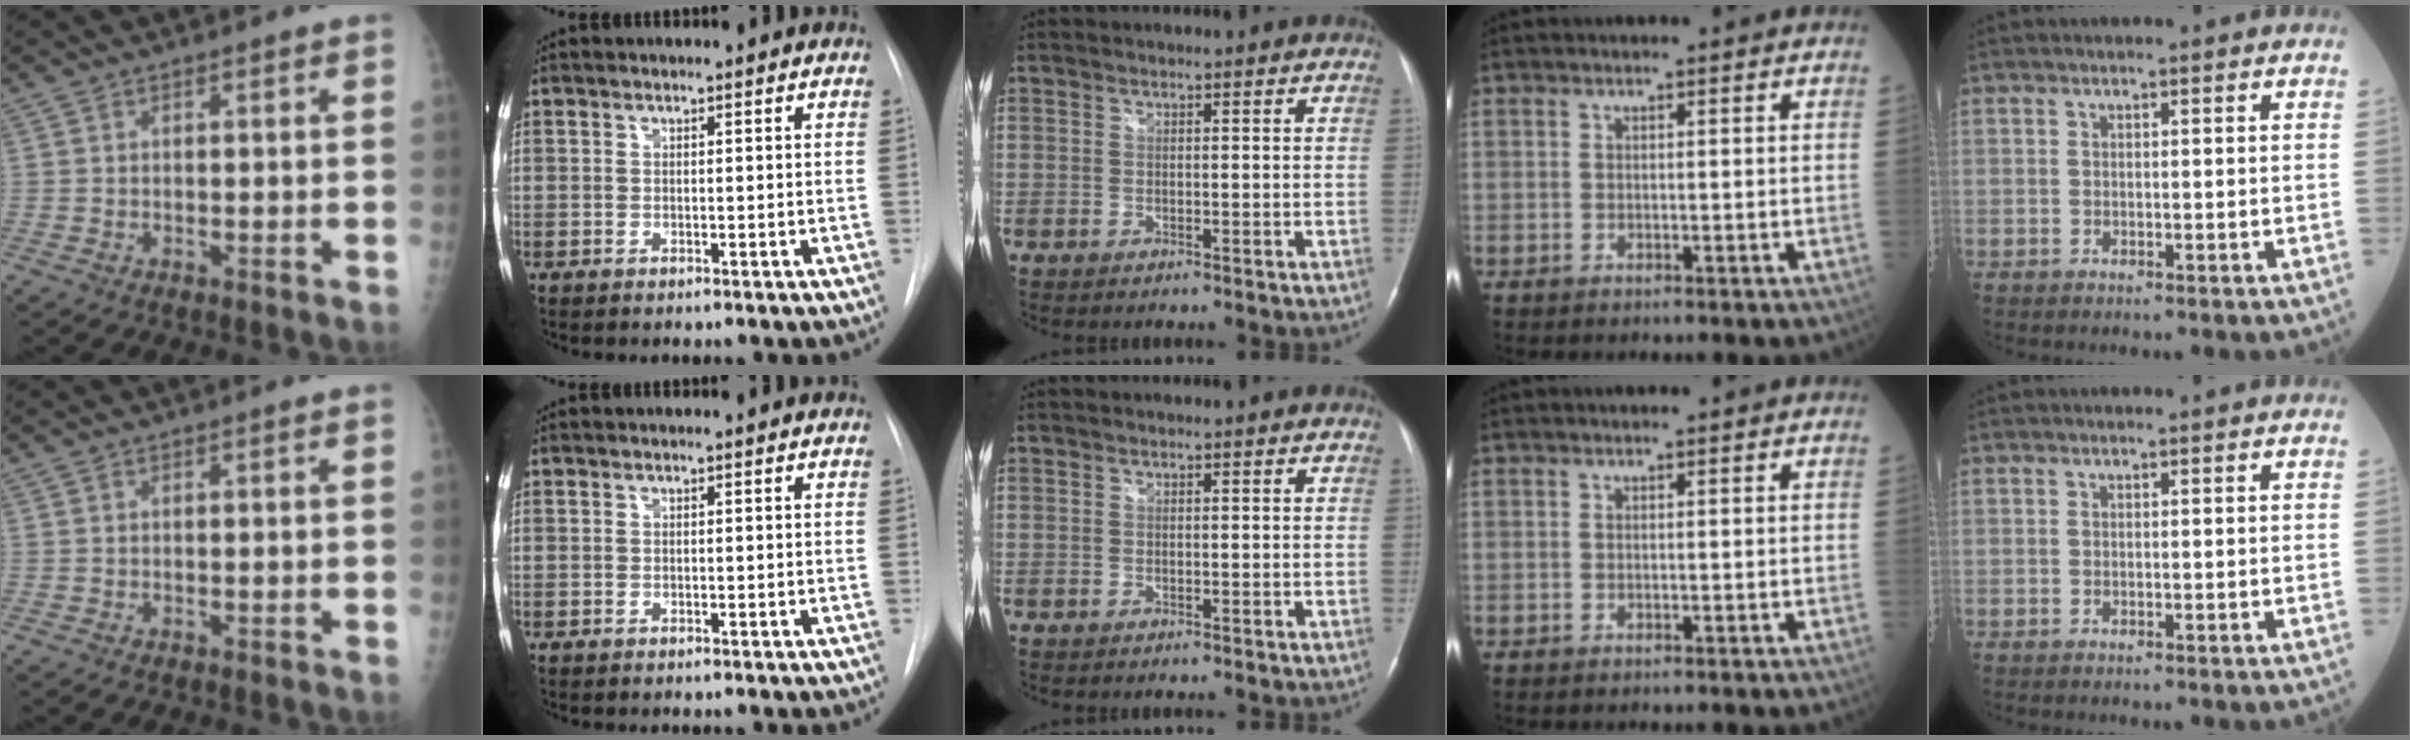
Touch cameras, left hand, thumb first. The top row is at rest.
{}